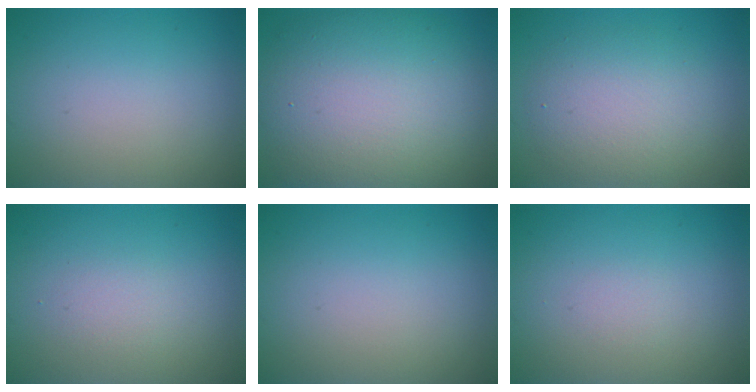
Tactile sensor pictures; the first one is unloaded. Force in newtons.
{"total": 12.4, "press": 12.3, "slide": 1.4}
{"total": 4.9, "press": 4.8, "slide": 0.4}
{"total": 1.3, "press": 1.3, "slide": 0.1}
{"total": 0.0}
{"total": 0.6, "press": 0.6, "slide": 0.1}